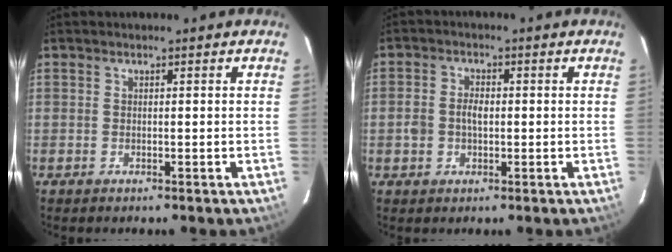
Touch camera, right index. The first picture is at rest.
{"total": 3.7, "force": [-0.5, 2.6, 2.5], "torque": [-0.048, 0.007, -0.008]}